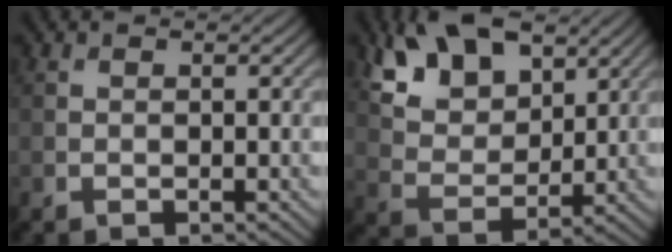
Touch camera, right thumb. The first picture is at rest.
{"total": 11.2, "force": [7.0, 5.9, 6.5], "torque": [-0.151, 0.005, 0.122]}